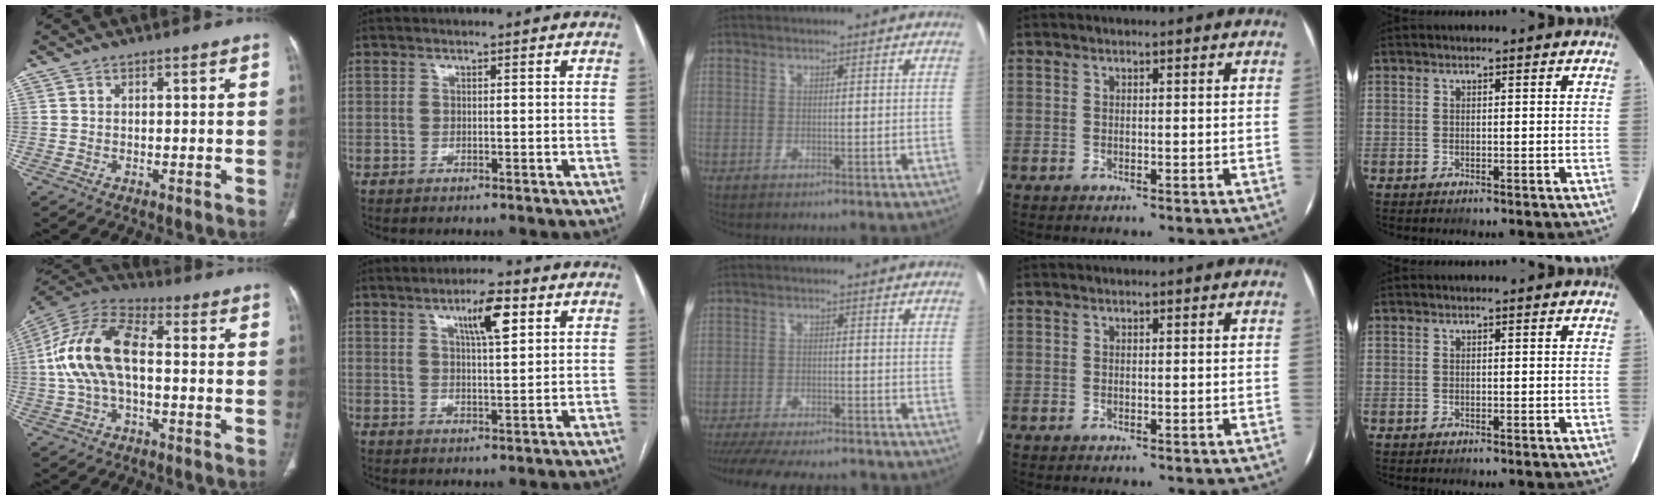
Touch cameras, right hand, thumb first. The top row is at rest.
{"thumb": {"total": 15.6, "force": [-0.2, 8.2, 13.3], "torque": [-0.276, 0.038, -0.011]}, "index": {"total": 6.5, "force": [3.1, 1.1, 5.6], "torque": [-0.097, 0.006, 0.052]}, "middle": {"total": 16.7, "force": [-15.0, 3.3, 6.6], "torque": [-0.144, -0.021, -0.208]}}